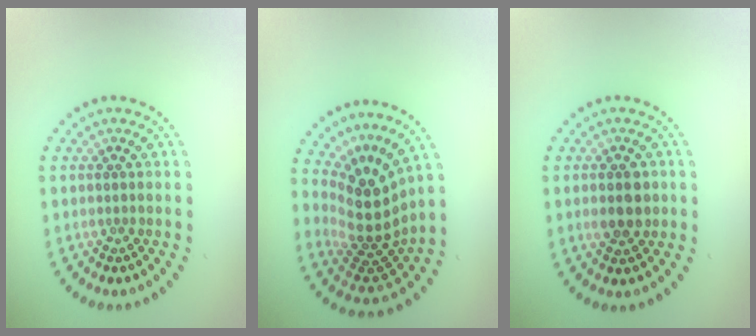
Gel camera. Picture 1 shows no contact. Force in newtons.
{"total": 5.1, "press": 3.6, "slide": 3.6}
{"total": 2.6, "press": 2.6, "slide": 0.2}